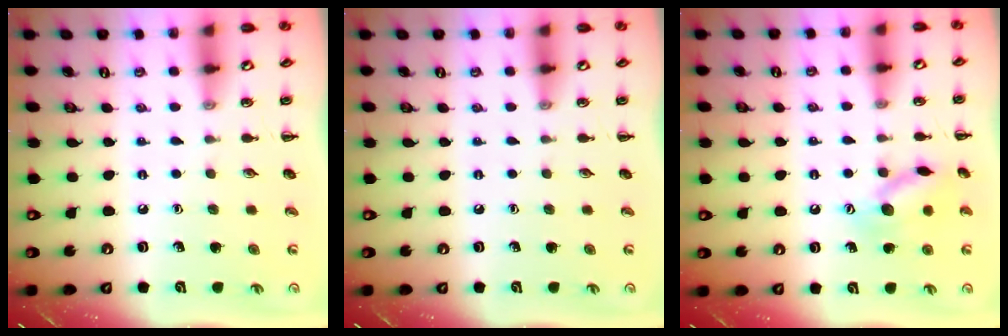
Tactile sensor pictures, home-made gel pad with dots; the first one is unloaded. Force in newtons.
{"total": 0.0}
{"total": 11.7, "press": 11.7, "slide": 0.5}